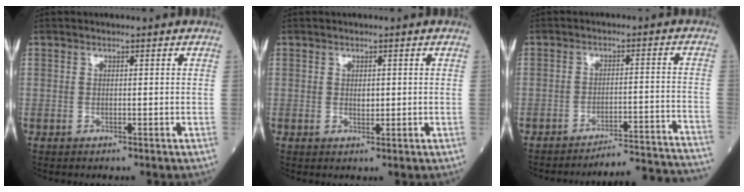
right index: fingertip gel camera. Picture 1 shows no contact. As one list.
[{"total": 1.1, "force": [0.2, 0.6, 0.9], "torque": [-0.014, -0.002, 0.005]}, {"total": 16.4, "force": [-16.1, -2.3, 2.1], "torque": [0.002, -0.004, -0.202]}]